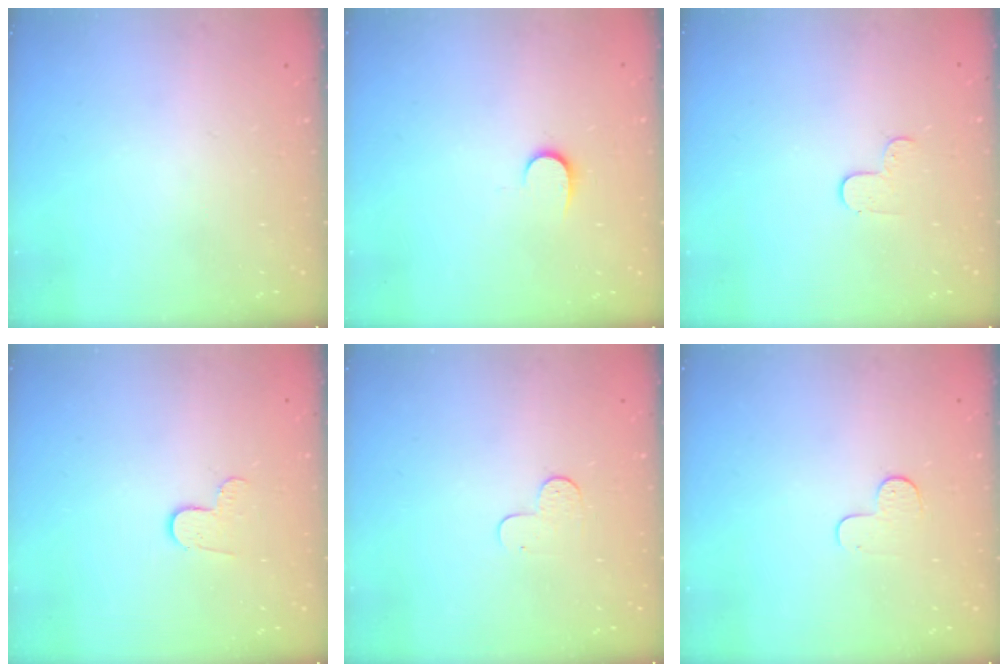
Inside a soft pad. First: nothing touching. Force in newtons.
{"total": 6.4, "press": 6.4, "slide": 0.6}
{"total": 3.5, "press": 3.5, "slide": 0.4}
{"total": 5.5, "press": 5.5, "slide": 0.5}
{"total": 3.7, "press": 3.7, "slide": 0.4}
{"total": 4.8, "press": 4.8, "slide": 0.5}